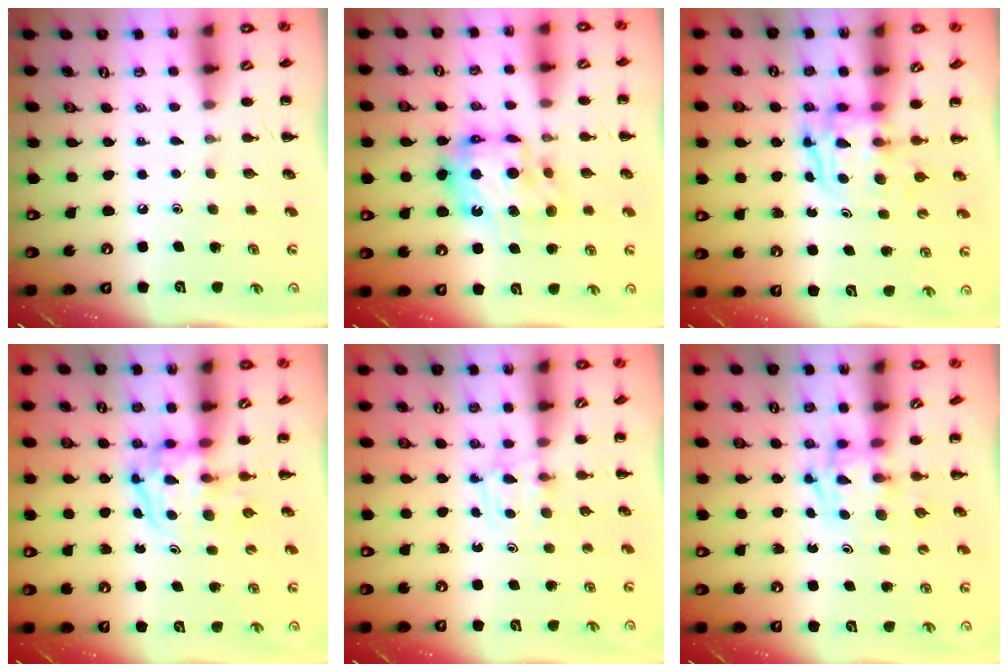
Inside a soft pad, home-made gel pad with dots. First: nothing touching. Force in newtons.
{"total": 13.6, "press": 13.5, "slide": 1.5}
{"total": 3.8, "press": 3.8, "slide": 0.4}
{"total": 3.8, "press": 3.7, "slide": 0.6}
{"total": 2.8, "press": 2.5, "slide": 1.4}
{"total": 2.9, "press": 2.9, "slide": 0.1}